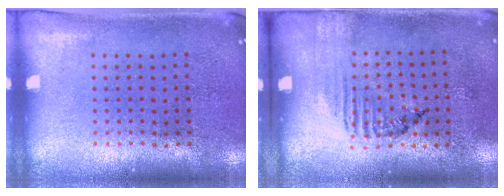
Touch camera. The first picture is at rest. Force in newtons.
{"total": 1.5, "press": 0.9, "slide": 1.2}